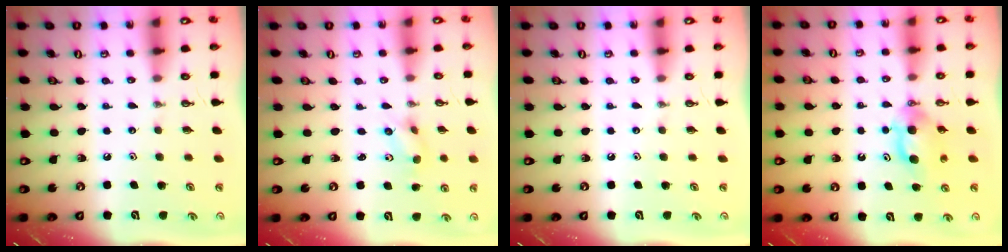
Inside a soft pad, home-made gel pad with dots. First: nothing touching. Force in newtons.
{"total": 2.8, "press": 2.6, "slide": 1.1}
{"total": 0.0}
{"total": 6.4, "press": 6.4, "slide": 0.4}